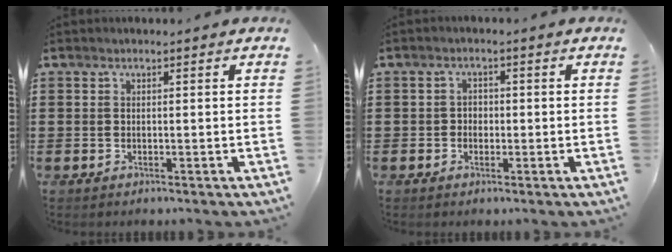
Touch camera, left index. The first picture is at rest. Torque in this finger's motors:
{"motor_torque": [-0.02, 0.12, 0.02, 0.00]}